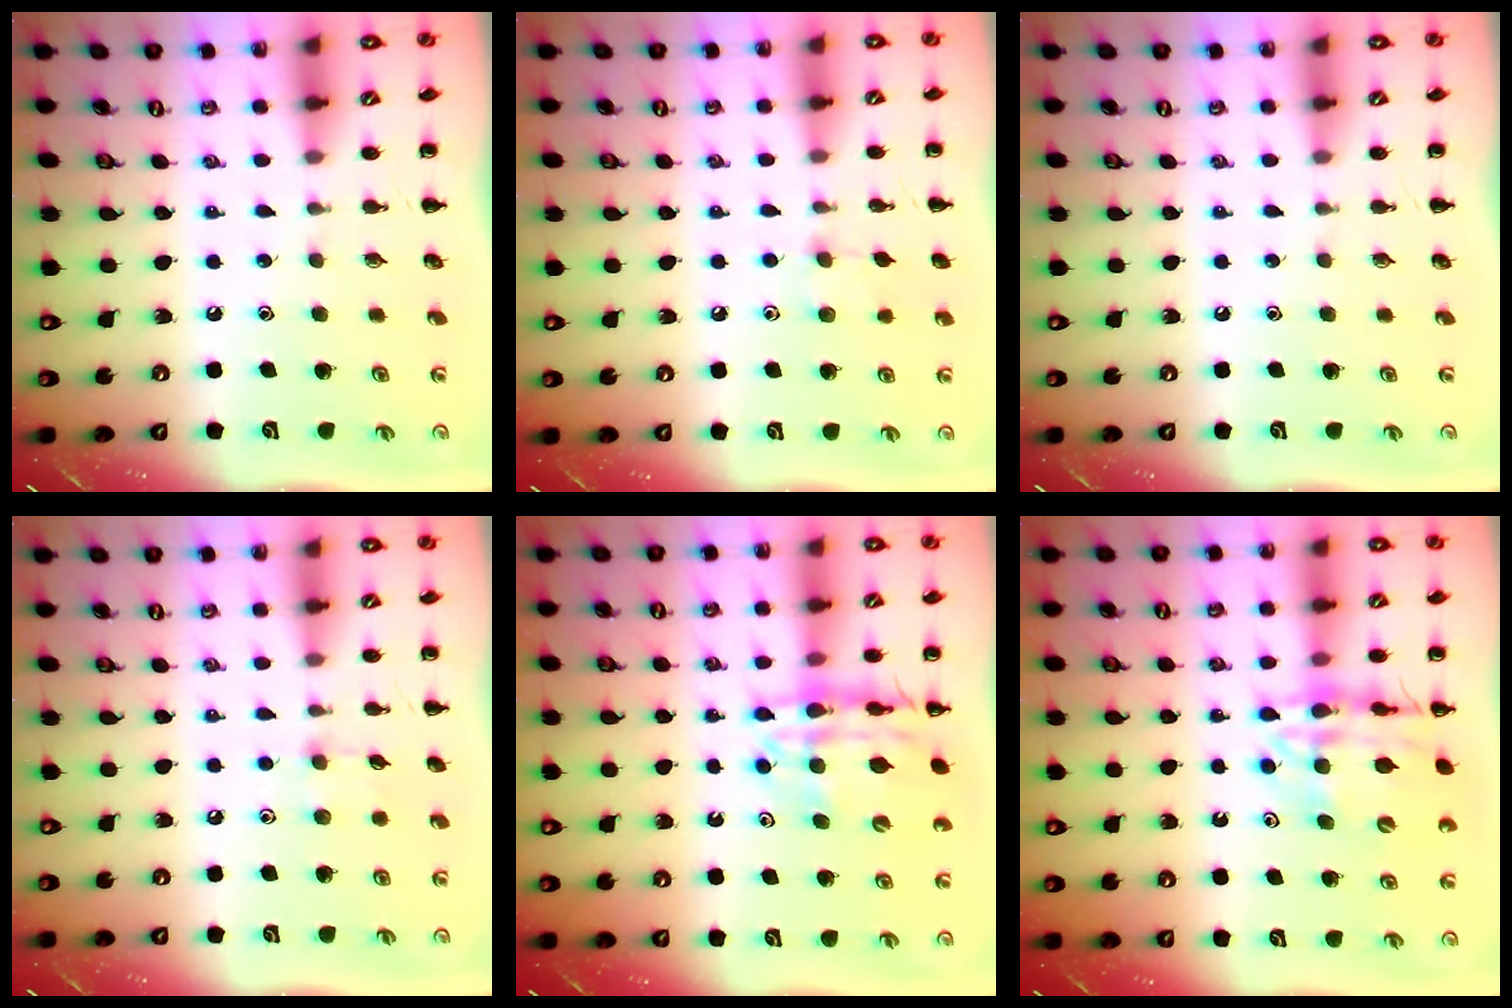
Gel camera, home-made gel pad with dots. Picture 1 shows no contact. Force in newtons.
{"total": 6.5, "press": 6.2, "slide": 2.1}
{"total": 0.0}
{"total": 3.8, "press": 3.5, "slide": 1.3}
{"total": 15.0, "press": 14.6, "slide": 3.6}
{"total": 16.3, "press": 16.0, "slide": 3.1}